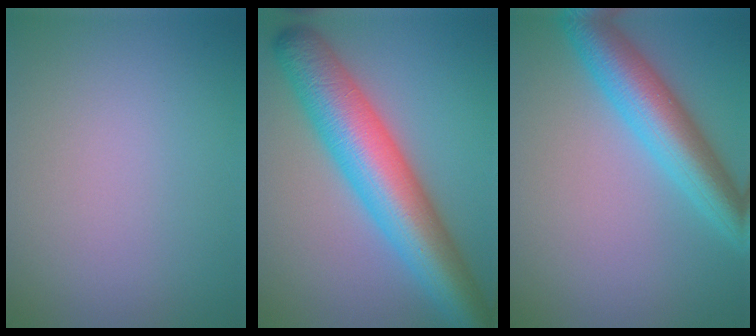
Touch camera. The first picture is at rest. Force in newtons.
{"total": 11.0, "press": 11.0, "slide": 0.2}
{"total": 6.9, "press": 6.9, "slide": 0.1}